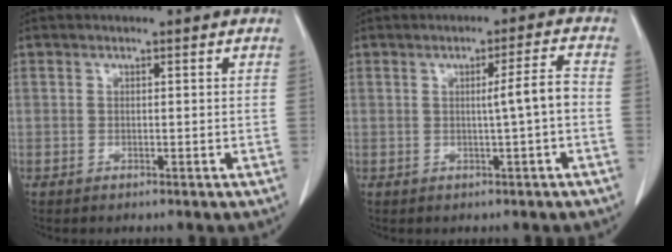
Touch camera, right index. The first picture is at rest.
{"total": 4.0, "force": [-0.4, -0.7, 3.9], "torque": [-0.059, 0.003, -0.005]}